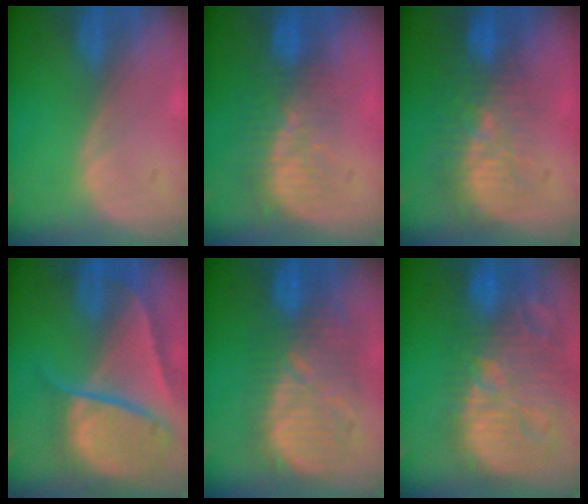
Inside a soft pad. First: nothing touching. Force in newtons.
{"total": 8.2, "press": 7.2, "slide": 3.9}
{"total": 9.3, "press": 8.6, "slide": 3.6}
{"total": 10.3, "press": 8.7, "slide": 5.5}
{"total": 11.4, "press": 11.0, "slide": 3.3}
{"total": 15.3, "press": 13.3, "slide": 7.5}